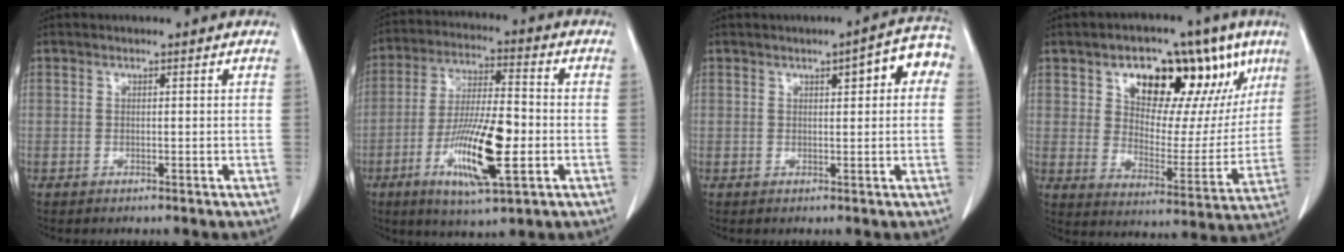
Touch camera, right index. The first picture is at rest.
{"total": 14.2, "force": [-4.1, 2.7, 13.3], "torque": [-0.250, -0.010, -0.069]}
{"total": 6.1, "force": [1.8, 1.7, 5.5], "torque": [-0.062, 0.024, 0.015]}
{"total": 19.7, "force": [10.0, 10.0, 13.7], "torque": [-0.177, 0.032, 0.155]}